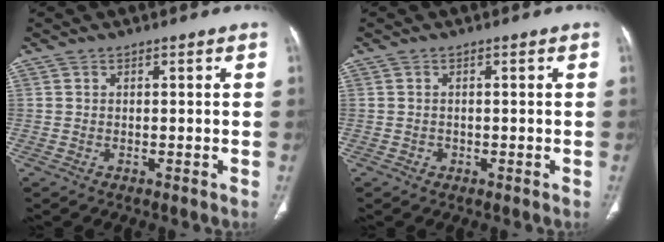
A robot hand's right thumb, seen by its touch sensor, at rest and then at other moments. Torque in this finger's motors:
{"motor_torque": [0.28, 0.02, 0.13, -0.04, -0.05]}